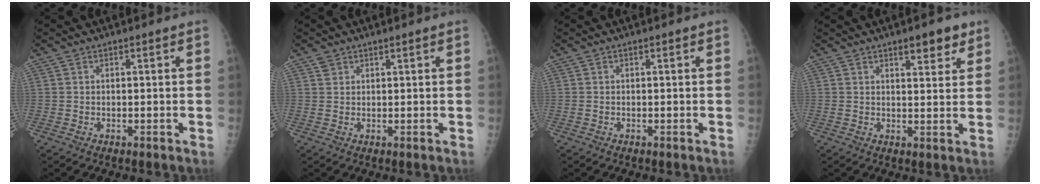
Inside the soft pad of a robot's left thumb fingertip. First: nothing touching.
{"total": 1.1, "force": [1.0, 0.5, -0.1], "torque": [0.012, -0.005, 0.017]}
{"total": 0.0}
{"total": 5.1, "force": [3.6, 1.7, 3.2], "torque": [-0.023, -0.018, 0.047]}